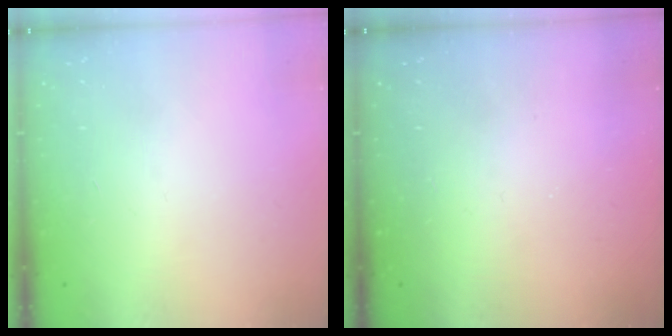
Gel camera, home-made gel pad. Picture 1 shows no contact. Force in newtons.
{"total": 0.0}